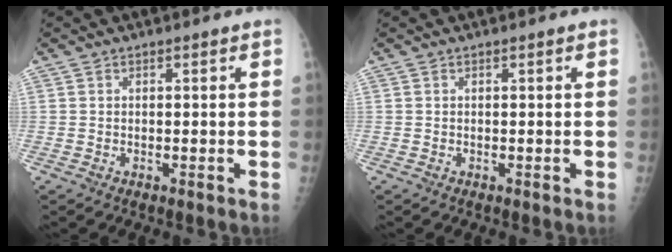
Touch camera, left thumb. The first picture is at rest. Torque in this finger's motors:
{"motor_torque": [-0.30, 0.31, -0.28, 0.17, 0.00]}